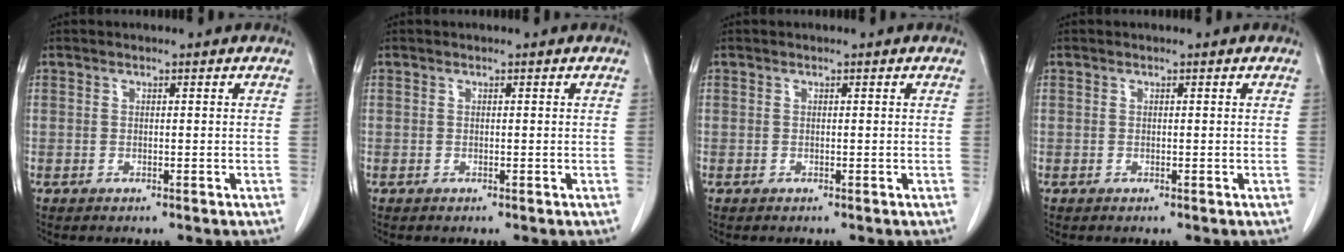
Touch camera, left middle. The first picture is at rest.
{"total": 0.0}
{"total": 0.0}
{"total": 0.0}